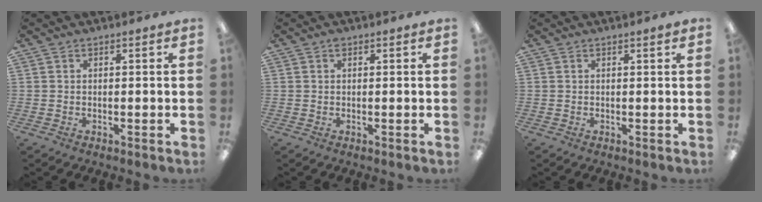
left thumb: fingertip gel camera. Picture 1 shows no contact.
{"total": 0.9, "force": [0.4, 0.5, 0.6], "torque": [-0.013, 0.003, 0.007]}
{"total": 1.0, "force": [0.6, 0.1, 0.7], "torque": [-0.015, 0.002, 0.010]}